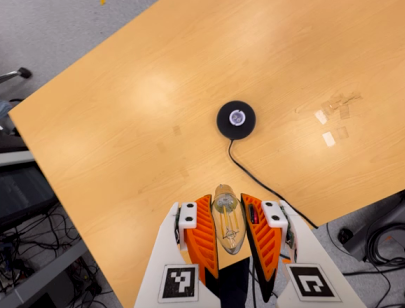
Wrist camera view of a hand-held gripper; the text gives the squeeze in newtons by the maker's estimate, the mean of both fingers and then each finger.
{"total": 18.6, "left": 19.5, "right": 17.7}